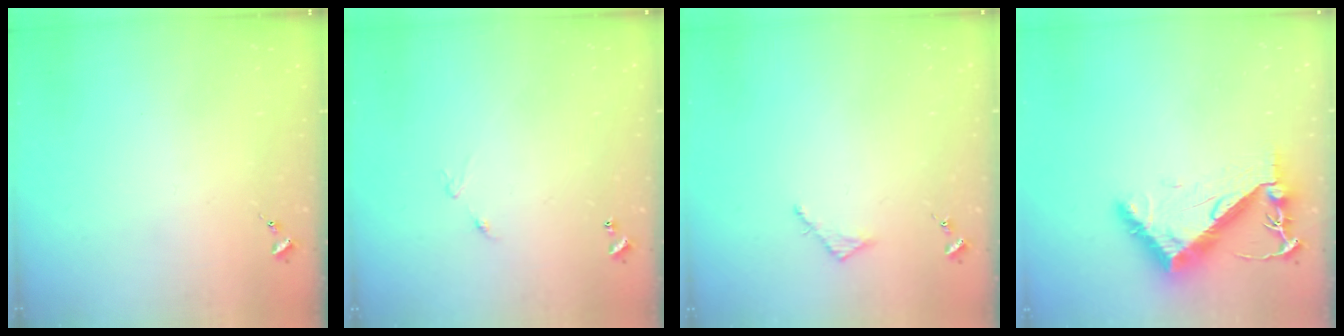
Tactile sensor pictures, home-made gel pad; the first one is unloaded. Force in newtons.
{"total": 5.0, "press": 5.0, "slide": 0.5}
{"total": 2.5, "press": 2.5, "slide": 0.2}
{"total": 9.5, "press": 9.5, "slide": 1.1}